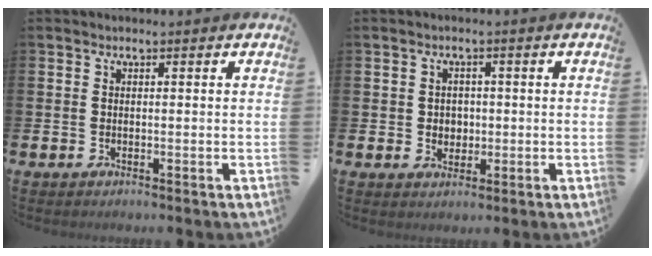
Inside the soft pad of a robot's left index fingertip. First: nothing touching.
{"total": 2.4, "force": [0.4, 2.2, 0.8], "torque": [0.001, 0.001, -0.002]}